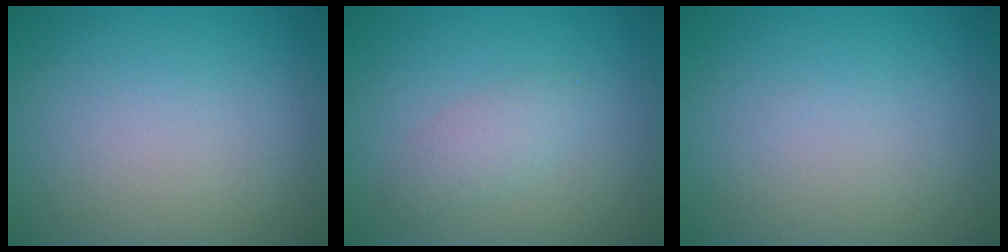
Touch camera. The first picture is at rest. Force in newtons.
{"total": 1.9, "press": 1.9, "slide": 0.1}
{"total": 0.0}